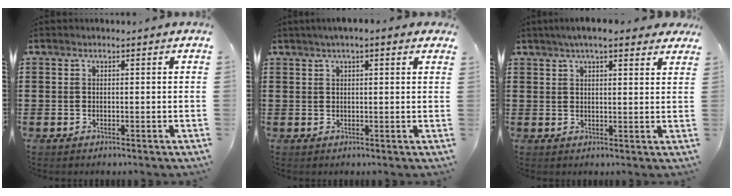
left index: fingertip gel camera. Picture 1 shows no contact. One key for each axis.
{"total": 2.0, "fx": 1.1, "fy": 0.4, "fz": 1.6, "tx": -0.032, "ty": 0.005, "tz": 0.019}
{"total": 5.0, "fx": 3.9, "fy": 0.8, "fz": 3.0, "tx": -0.067, "ty": 0.004, "tz": 0.069}